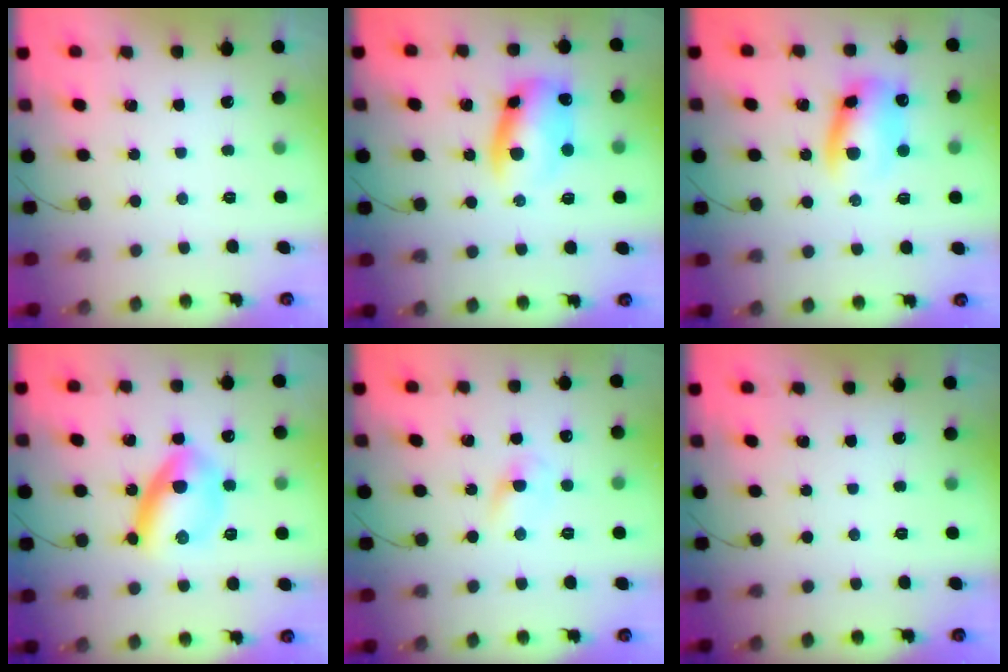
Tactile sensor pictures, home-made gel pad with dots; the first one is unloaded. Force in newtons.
{"total": 11.1, "press": 11.0, "slide": 1.4}
{"total": 10.4, "press": 10.3, "slide": 1.6}
{"total": 10.8, "press": 10.8, "slide": 0.3}
{"total": 2.4, "press": 2.2, "slide": 1.0}
{"total": 0.0}